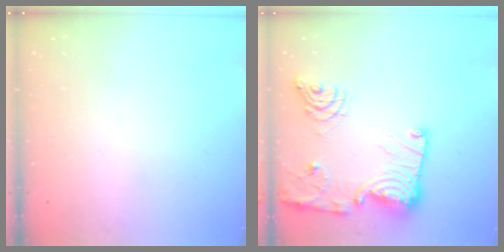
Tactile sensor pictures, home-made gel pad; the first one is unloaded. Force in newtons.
{"total": 19.2, "press": 19.2, "slide": 1.7}